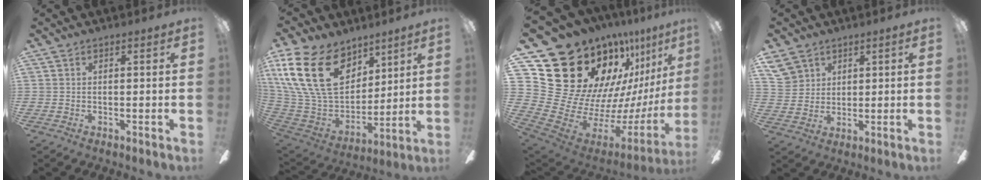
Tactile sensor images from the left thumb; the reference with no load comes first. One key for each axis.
{"total": 25.7, "fx": 11.4, "fy": 17.0, "fz": 15.5, "tx": -0.336, "ty": -0.046, "tz": 0.212}
{"total": 27.3, "fx": 14.3, "fy": 18.2, "fz": 14.4, "tx": -0.216, "ty": -0.172, "tz": 0.335}
{"total": 6.7, "fx": 4.2, "fy": 5.0, "fz": 1.5, "tx": -0.036, "ty": -0.007, "tz": 0.082}